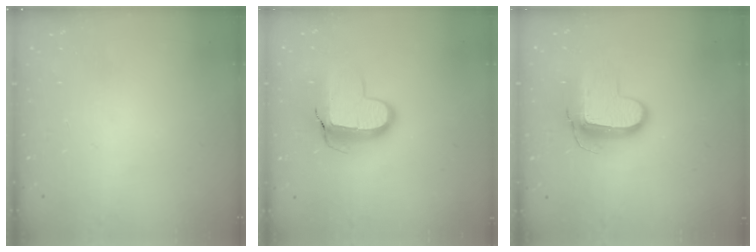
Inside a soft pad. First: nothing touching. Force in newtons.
{"total": 12.6, "press": 12.6, "slide": 1.0}
{"total": 11.1, "press": 11.1, "slide": 1.0}